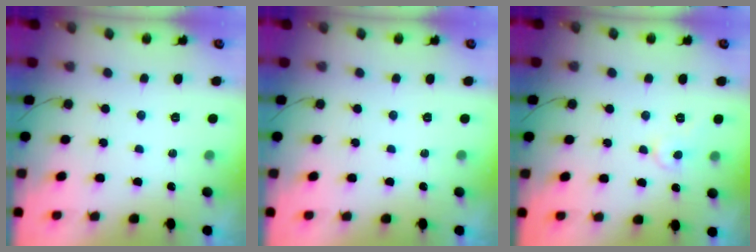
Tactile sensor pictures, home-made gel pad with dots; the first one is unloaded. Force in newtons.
{"total": 0.0}
{"total": 4.8, "press": 4.8, "slide": 0.2}